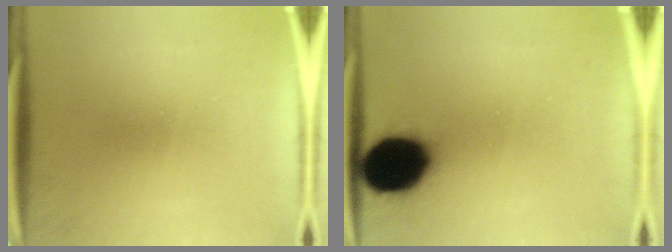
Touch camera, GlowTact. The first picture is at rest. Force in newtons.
{"total": 17.1}